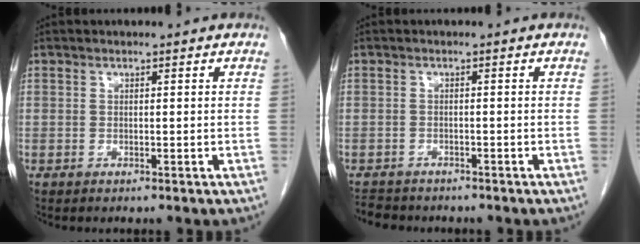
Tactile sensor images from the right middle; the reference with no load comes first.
{"total": 4.2, "force": [-3.9, 1.4, 0.8], "torque": [-0.017, -0.011, -0.060]}